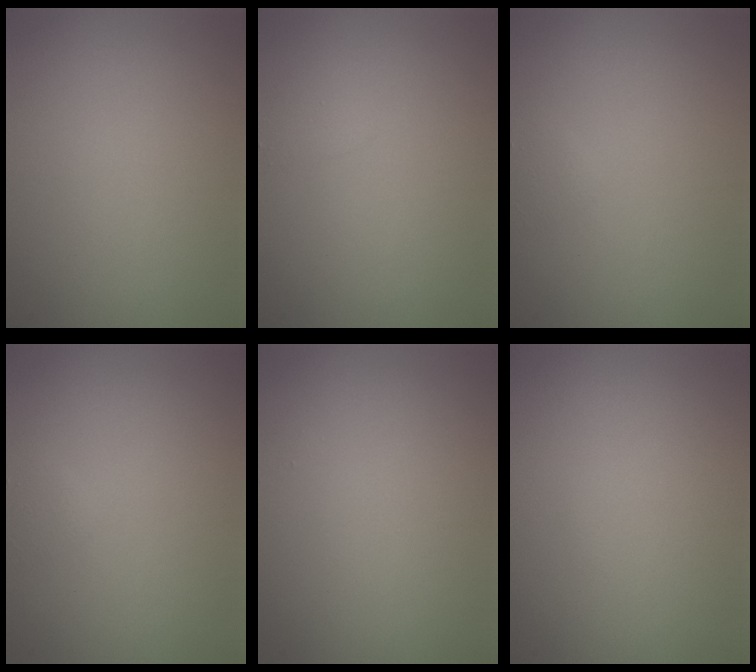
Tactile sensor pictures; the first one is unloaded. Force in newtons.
{"total": 0.8, "press": 0.8, "slide": 0.1}
{"total": 0.6, "press": 0.6, "slide": 0.1}
{"total": 0.6, "press": 0.6, "slide": 0.1}
{"total": 0.0}
{"total": 0.0}